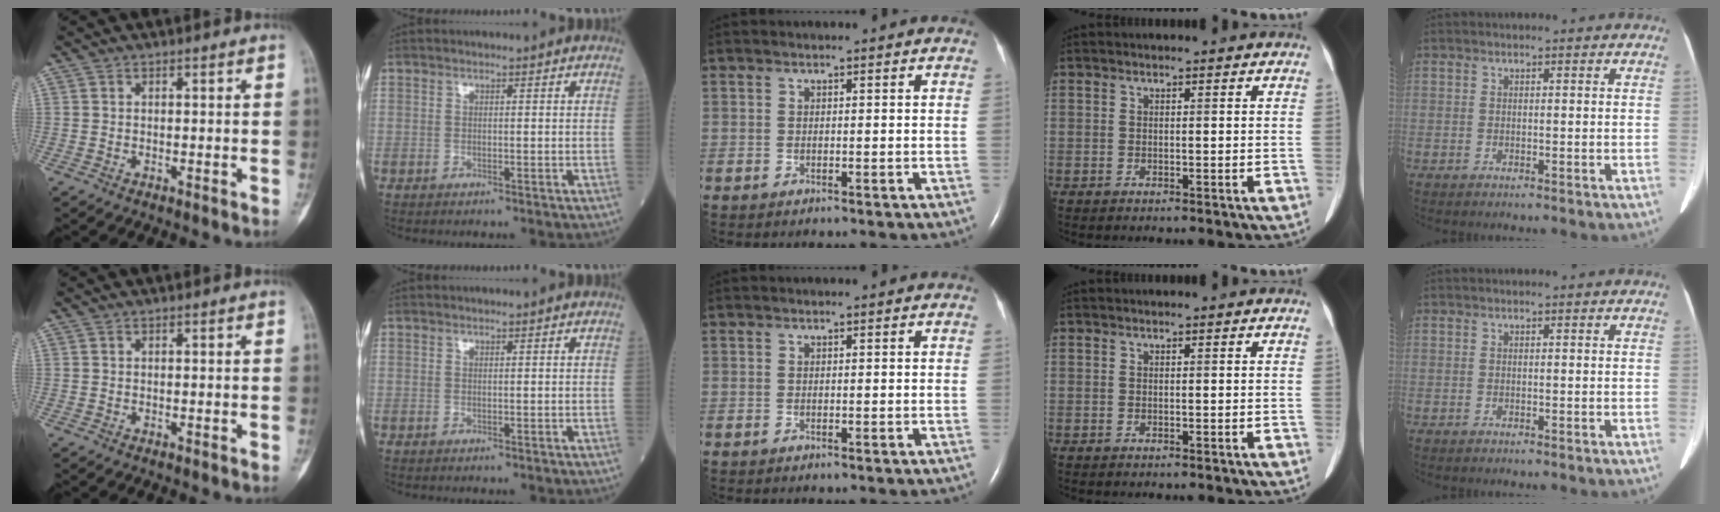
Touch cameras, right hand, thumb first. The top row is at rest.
{}